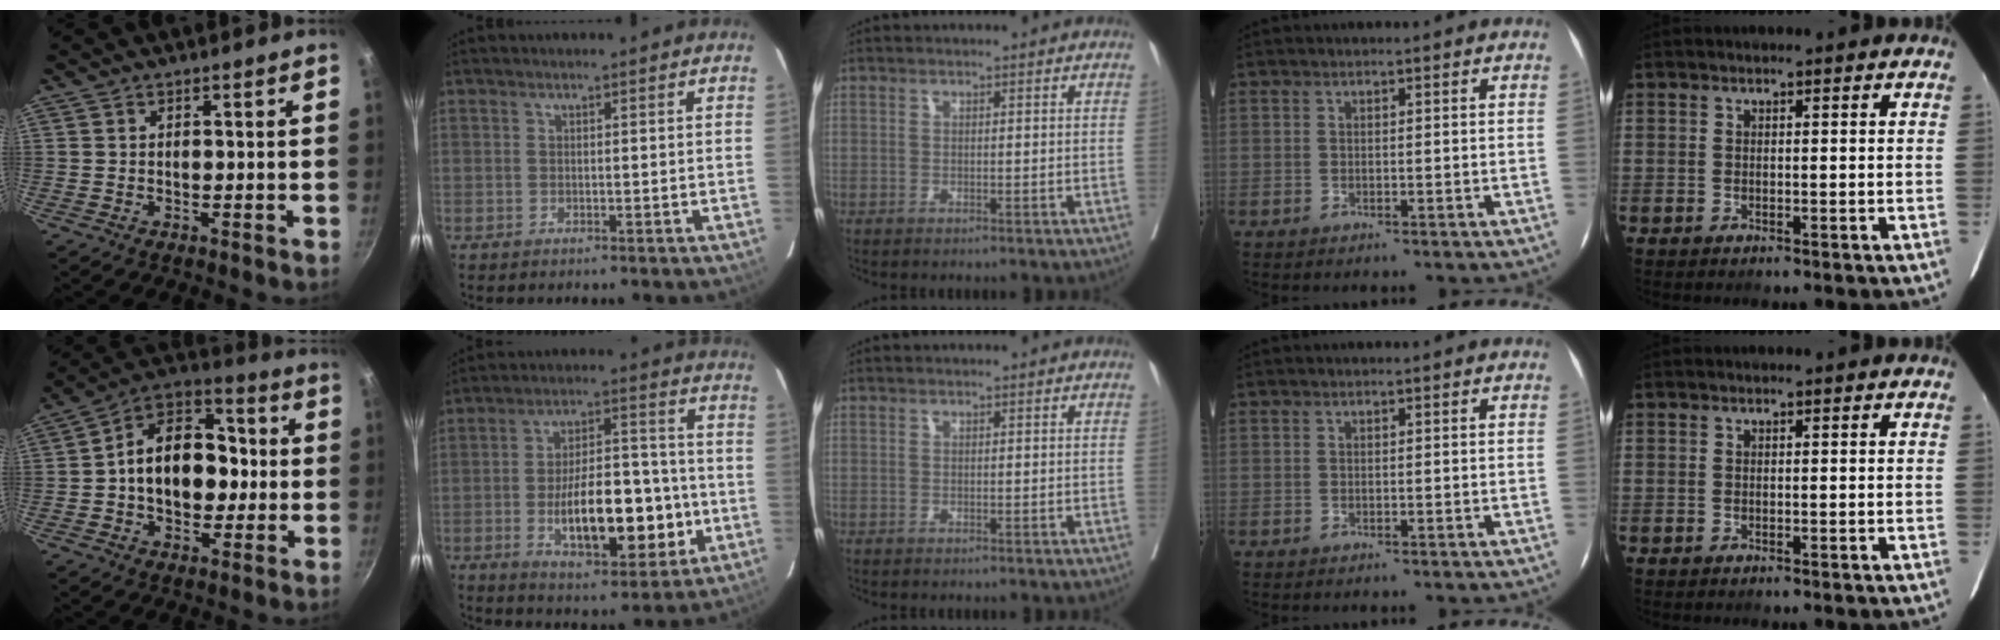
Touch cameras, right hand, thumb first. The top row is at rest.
{"thumb": {"total": 17.1, "force": [-0.3, 11.4, 12.8], "torque": [-0.160, 0.036, -0.012]}, "index": {"total": 16.1, "force": [-3.8, 6.1, 14.4], "torque": [-0.230, 0.013, -0.053]}}